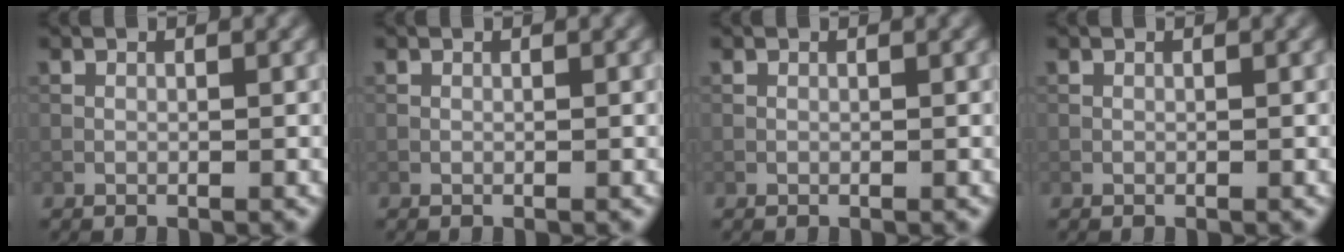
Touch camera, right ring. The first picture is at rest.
{"total": 0.0}
{"total": 0.0}
{"total": 0.0}